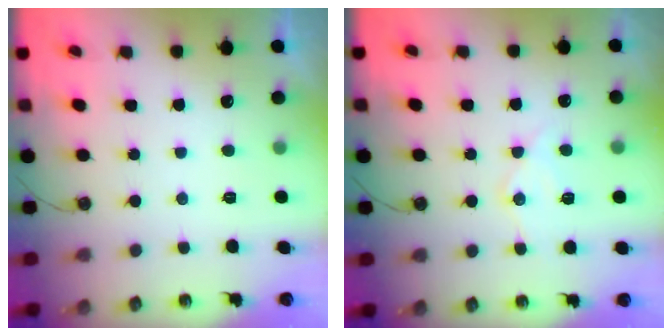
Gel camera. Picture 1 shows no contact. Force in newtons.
{"total": 10.7, "press": 10.7, "slide": 1.1}